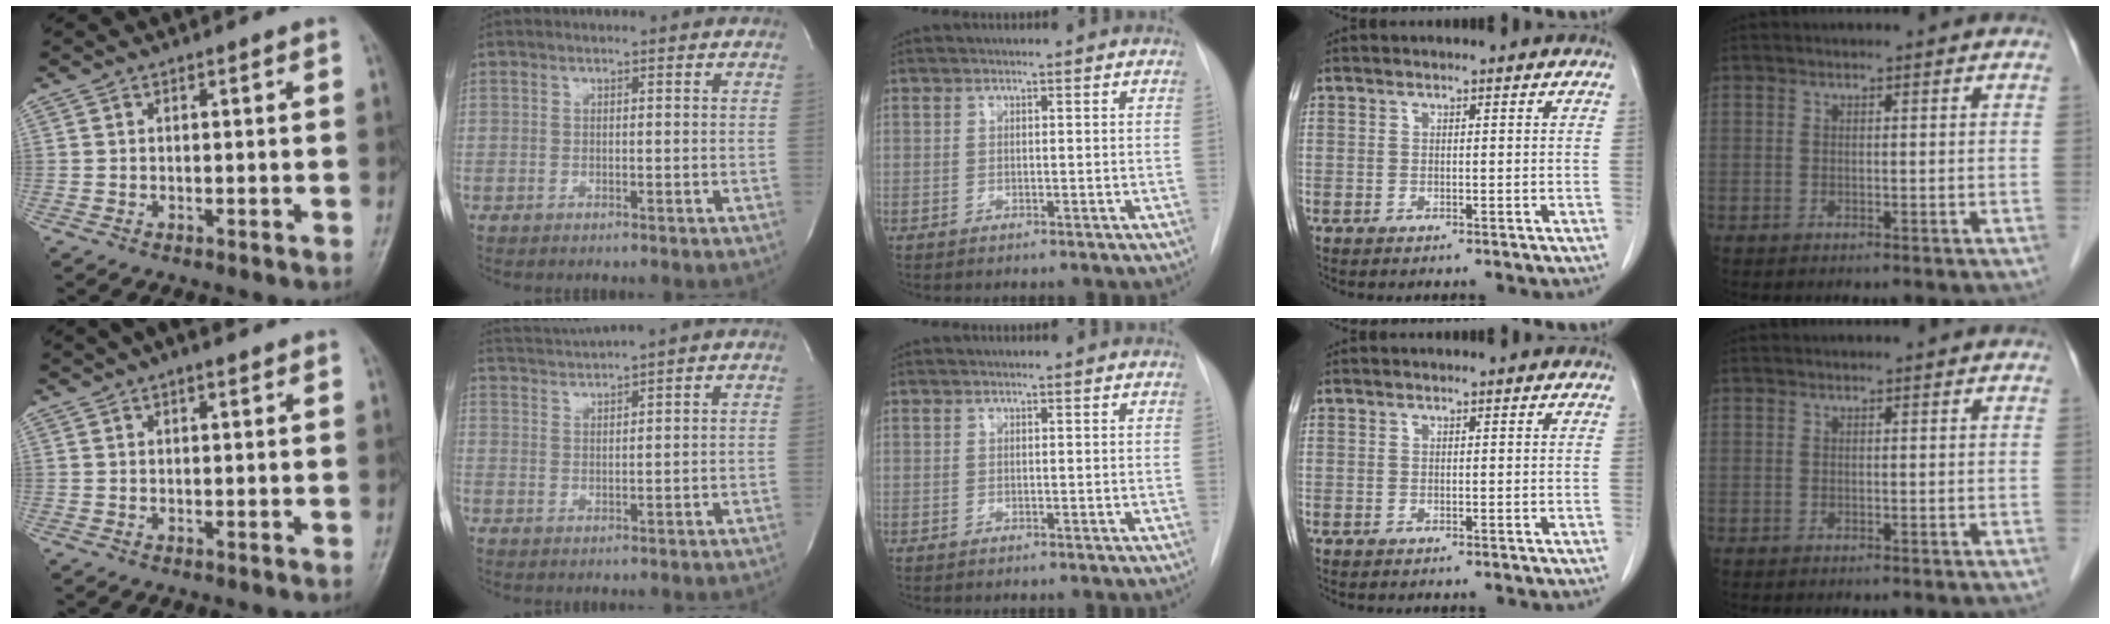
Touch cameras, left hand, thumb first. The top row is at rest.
{"thumb": {"total": 3.8, "force": [2.2, 1.5, 2.6], "torque": [-0.039, 0.013, 0.033]}, "index": {"total": 4.6, "force": [4.0, -2.1, 0.5], "torque": [-0.016, -0.007, 0.082]}}